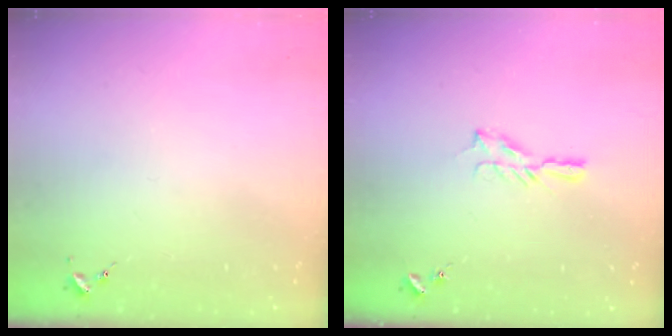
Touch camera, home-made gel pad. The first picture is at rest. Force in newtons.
{"total": 5.1, "press": 5.1, "slide": 0.7}